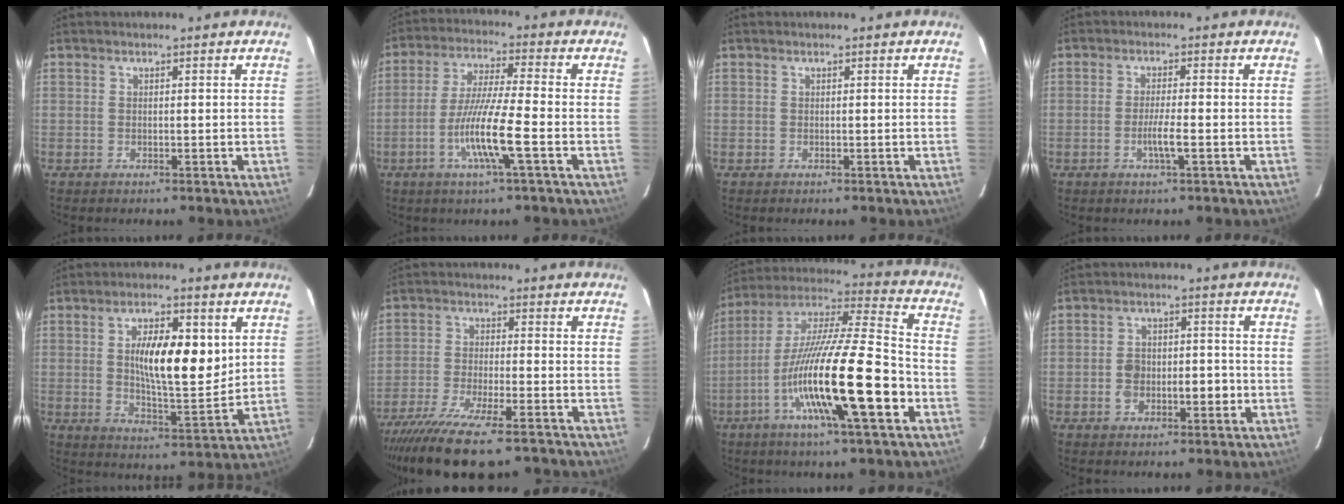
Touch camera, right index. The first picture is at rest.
{"total": 10.2, "force": [-3.4, -0.3, 9.6], "torque": [-0.187, -0.009, -0.068]}
{"total": 0.0}
{"total": 3.2, "force": [-1.0, -0.1, 3.0], "torque": [-0.057, -0.003, -0.019]}
{"total": 12.2, "force": [2.7, 3.7, 11.3], "torque": [-0.193, 0.001, 0.047]}
{"total": 15.7, "force": [-12.5, 1.9, 9.4], "torque": [-0.165, -0.039, -0.204]}
{"total": 21.9, "force": [-7.1, 1.7, 20.7], "torque": [-0.375, -0.020, -0.128]}
{"total": 6.5, "force": [-1.5, 3.8, 5.0], "torque": [-0.087, 0.018, -0.020]}